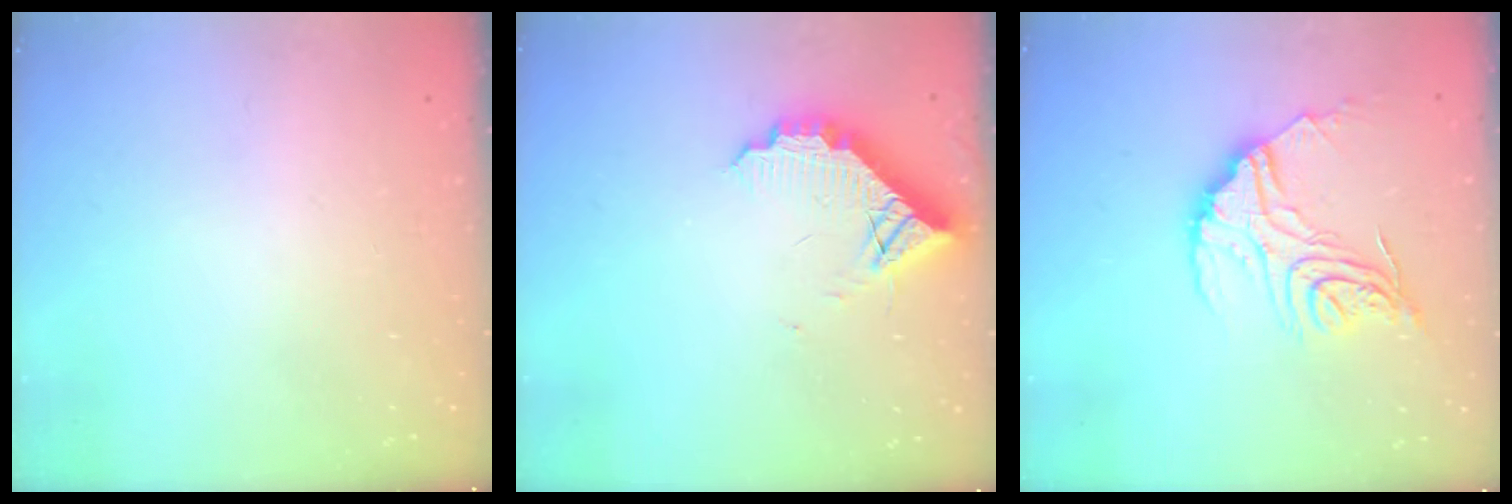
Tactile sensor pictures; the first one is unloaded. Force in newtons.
{"total": 10.0, "press": 10.0, "slide": 0.8}
{"total": 16.9, "press": 16.9, "slide": 1.3}